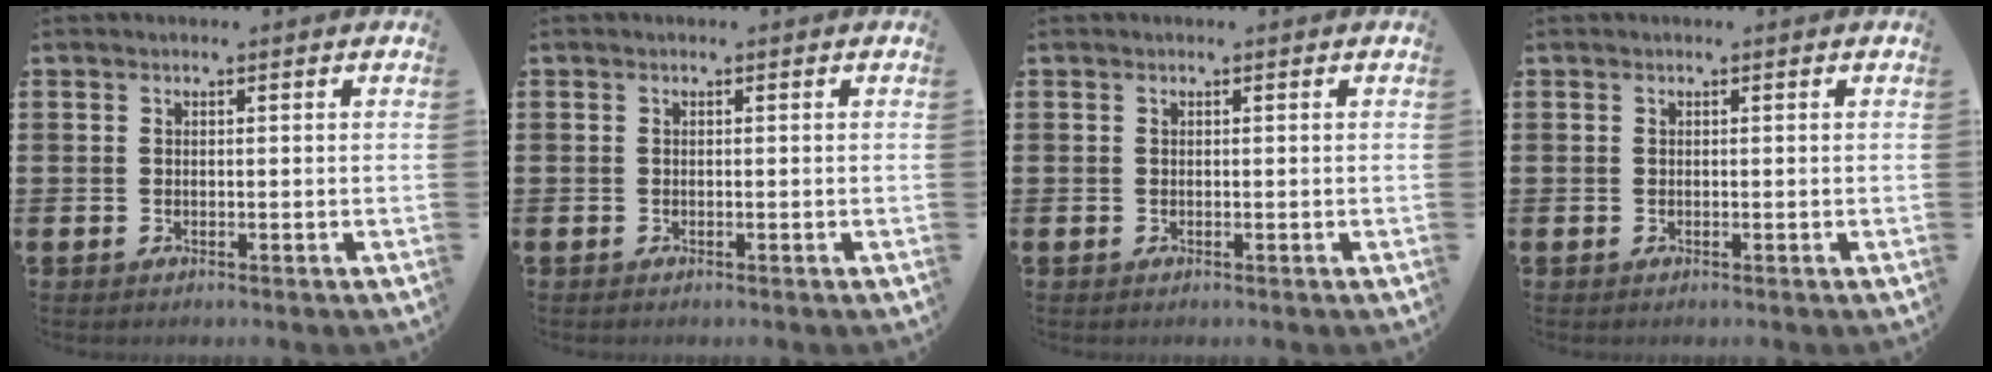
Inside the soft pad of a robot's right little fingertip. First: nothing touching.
{"total": 0.0}
{"total": 0.0}
{"total": 0.0}